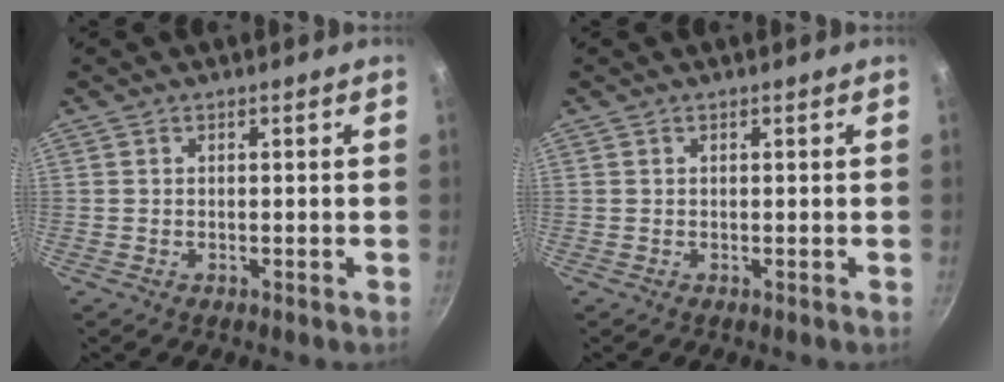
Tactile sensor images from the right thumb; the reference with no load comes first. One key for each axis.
{"total": 0.0}